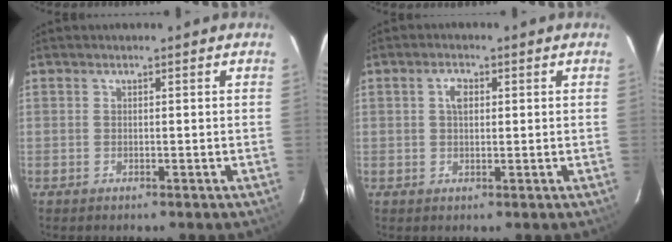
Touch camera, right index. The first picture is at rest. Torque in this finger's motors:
{"motor_torque": [0.04, -0.01, 0.04, 0.05]}